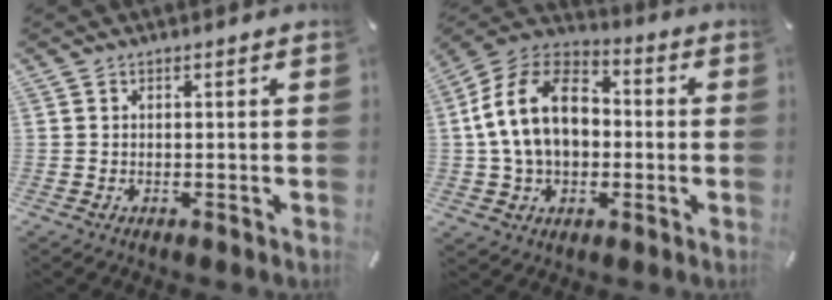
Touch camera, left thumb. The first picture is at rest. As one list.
[{"total": 17.6, "force": [0.4, 13.4, 11.5], "torque": [-0.247, 0.016, 0.002]}]